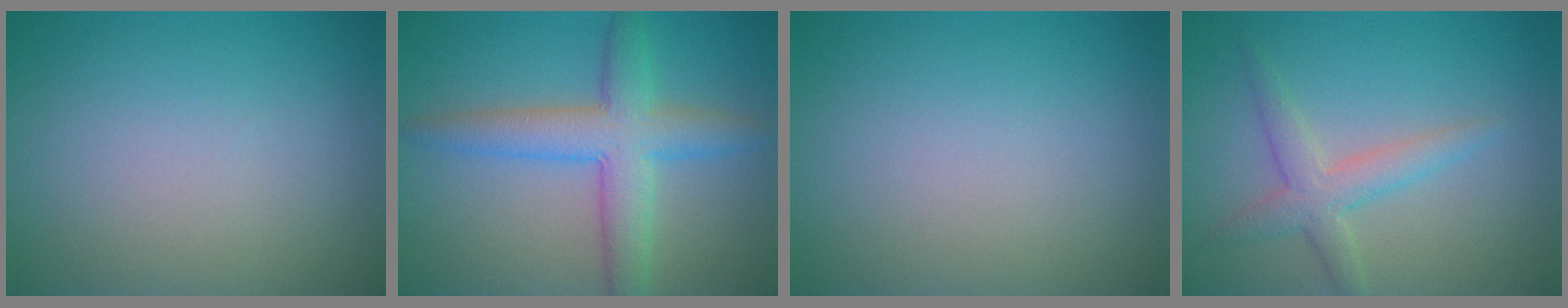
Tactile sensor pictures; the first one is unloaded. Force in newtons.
{"total": 5.5, "press": 5.5, "slide": 0.1}
{"total": 0.0}
{"total": 2.9, "press": 2.9, "slide": 0.1}